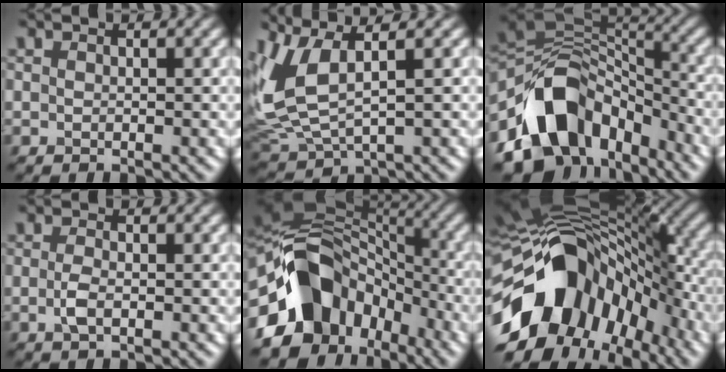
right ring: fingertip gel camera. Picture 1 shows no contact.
{"total": 6.2, "force": [2.2, 2.7, 5.1], "torque": [-0.137, 0.000, 0.049]}
{"total": 11.9, "force": [-5.7, 8.1, 6.5], "torque": [-0.107, 0.016, -0.114]}
{"total": 1.7, "force": [-0.4, 0.7, 1.4], "torque": [-0.034, -0.003, -0.012]}
{"total": 12.8, "force": [-4.4, 9.5, 7.2], "torque": [-0.125, 0.020, -0.099]}
{"total": 16.1, "force": [-5.1, 10.7, 10.9], "torque": [-0.200, 0.003, -0.088]}